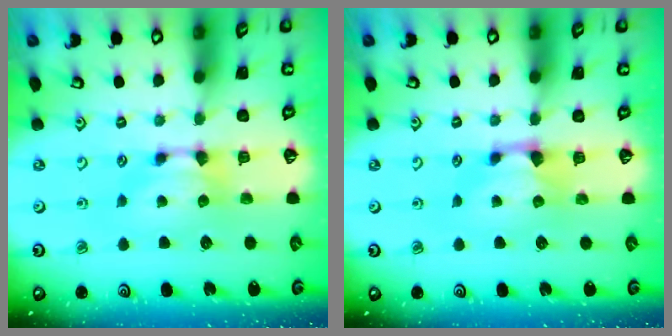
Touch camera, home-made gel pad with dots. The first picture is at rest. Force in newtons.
{"total": 0.6, "press": 0.1, "slide": 0.6}